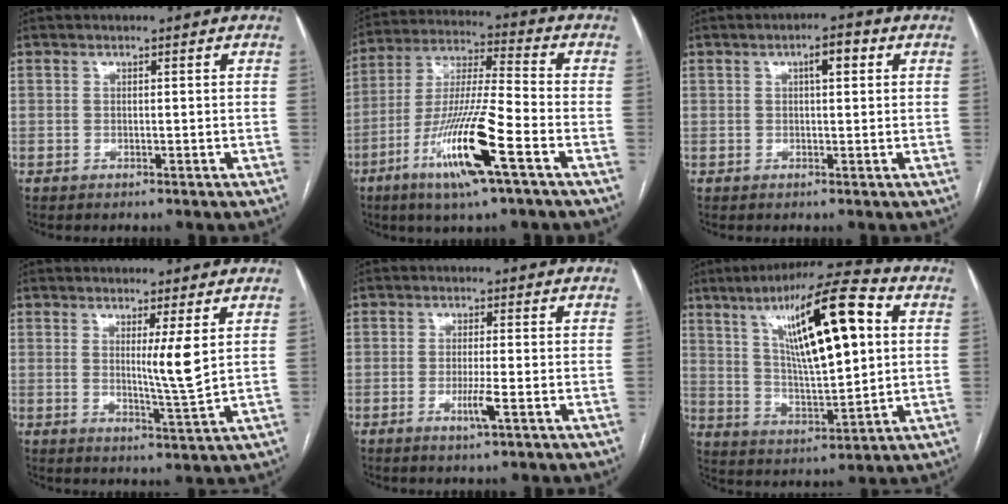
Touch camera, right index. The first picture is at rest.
{"total": 15.5, "force": [-7.0, 0.5, 13.8], "torque": [-0.276, -0.017, -0.129]}
{"total": 3.1, "force": [1.0, 0.8, 2.8], "torque": [-0.044, 0.010, 0.013]}
{"total": 5.1, "force": [1.5, -0.6, 4.8], "torque": [-0.081, -0.020, 0.027]}
{"total": 3.2, "force": [-1.2, -0.2, 2.9], "torque": [-0.056, -0.007, -0.023]}
{"total": 17.3, "force": [5.7, 3.1, 16.1], "torque": [-0.271, 0.019, 0.096]}